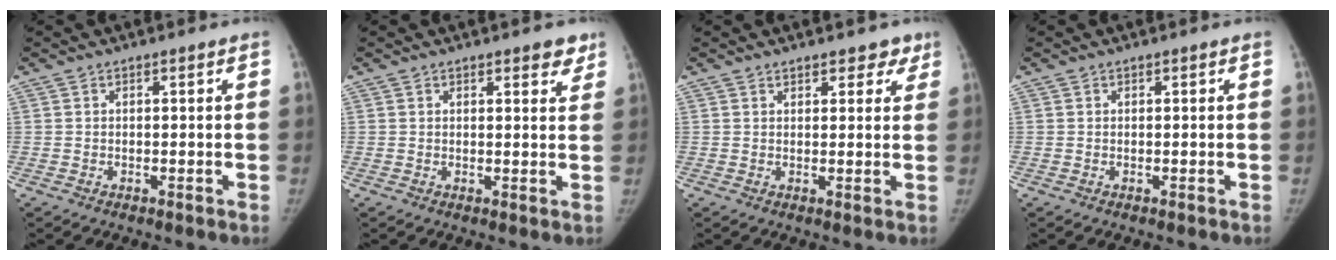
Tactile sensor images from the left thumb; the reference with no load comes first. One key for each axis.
{"total": 3.2, "fx": 2.2, "fy": 1.2, "fz": 2.0, "tx": -0.005, "ty": -0.010, "tz": 0.024}
{"total": 4.3, "fx": 3.2, "fy": 2.3, "fz": 1.8, "tx": 0.016, "ty": -0.010, "tz": 0.040}
{"total": 0.0}